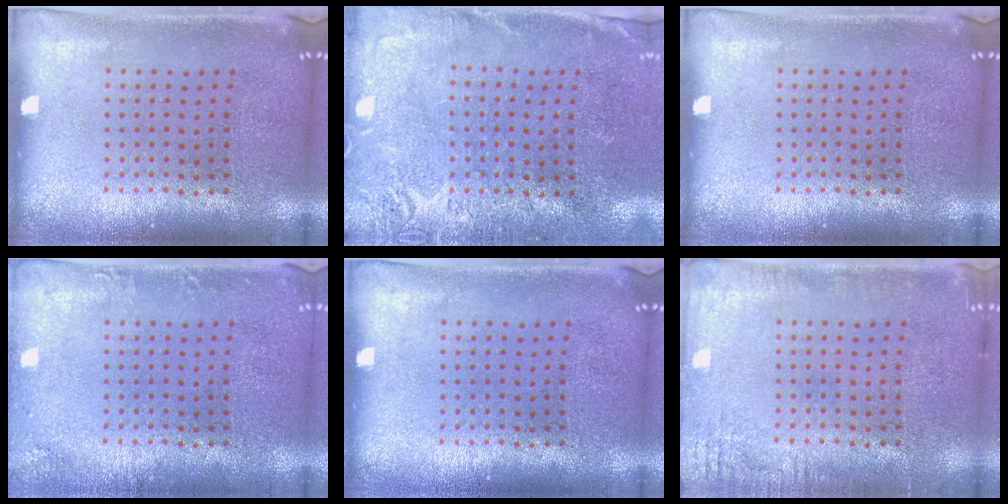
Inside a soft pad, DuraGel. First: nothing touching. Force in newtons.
{"total": 2.6, "press": 2.4, "slide": 1.1}
{"total": 0.0}
{"total": 1.3, "press": 1.3, "slide": 0.0}
{"total": 0.0}
{"total": 2.0, "press": 2.0, "slide": 0.2}